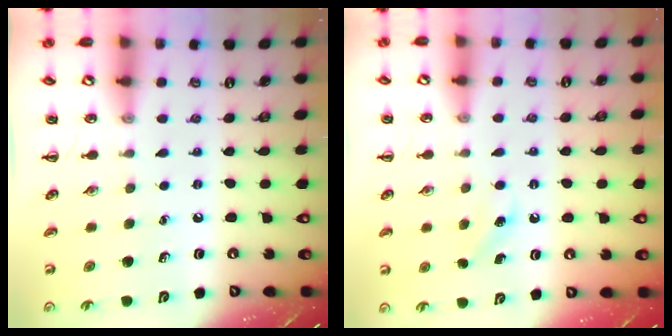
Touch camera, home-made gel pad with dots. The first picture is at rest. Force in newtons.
{"total": 4.2, "press": 4.1, "slide": 1.1}